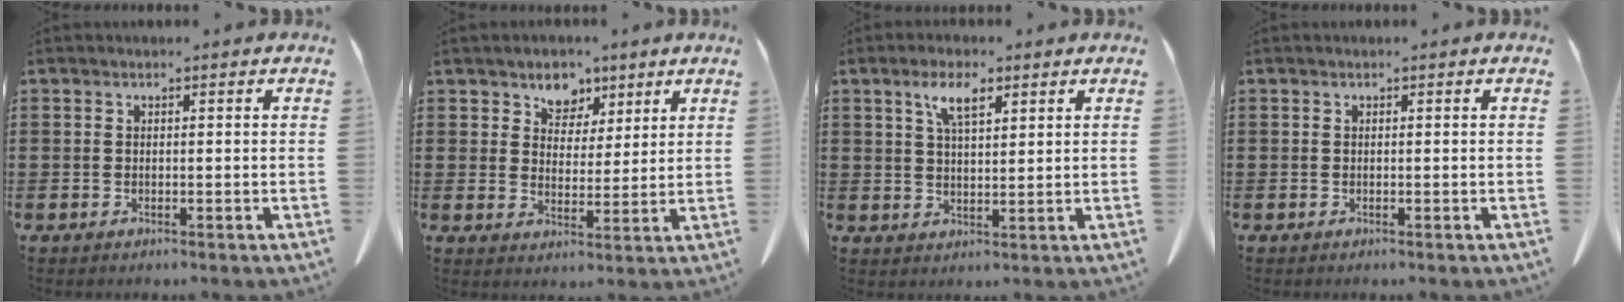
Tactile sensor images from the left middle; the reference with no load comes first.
{"total": 5.3, "force": [3.8, 3.6, 0.8], "torque": [-0.034, -0.005, 0.065]}
{"total": 5.4, "force": [3.1, 1.7, 4.0], "torque": [-0.081, 0.002, 0.054]}
{"total": 0.0}